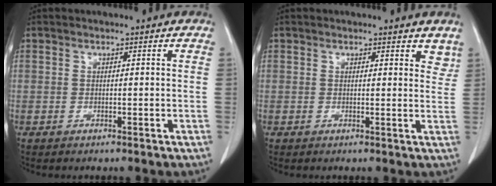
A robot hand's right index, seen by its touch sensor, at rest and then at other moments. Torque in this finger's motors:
{"motor_torque": [-0.10, 0.26, 0.05, -0.01]}